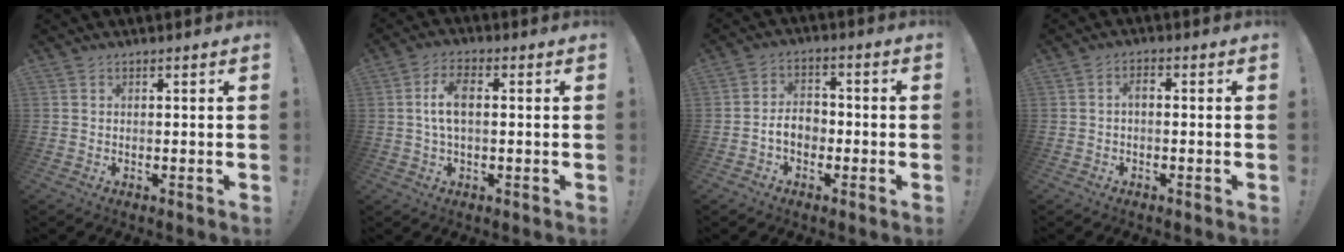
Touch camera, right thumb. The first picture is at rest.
{"total": 7.1, "force": [0.6, 3.3, 6.3], "torque": [-0.127, 0.008, 0.009]}
{"total": 6.7, "force": [-2.0, 4.7, 4.3], "torque": [-0.083, 0.013, -0.036]}
{"total": 2.2, "force": [-0.7, 0.8, 1.9], "torque": [-0.042, 0.011, -0.013]}